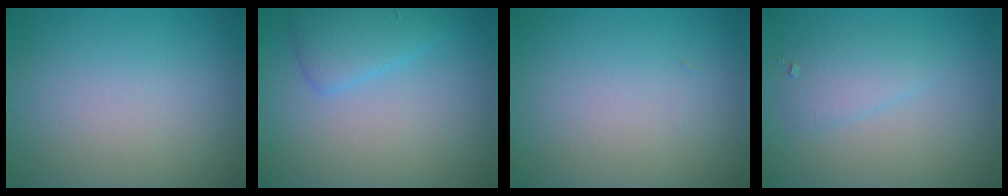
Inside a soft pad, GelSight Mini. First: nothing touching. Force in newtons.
{"total": 2.6, "press": 2.6, "slide": 0.2}
{"total": 0.0}
{"total": 2.0, "press": 2.0, "slide": 0.1}